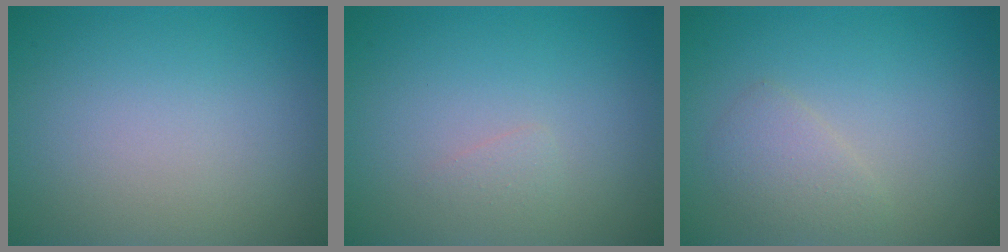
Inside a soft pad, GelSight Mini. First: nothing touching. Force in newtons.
{"total": 0.7, "press": 0.7, "slide": 0.0}
{"total": 1.7, "press": 1.7, "slide": 0.1}